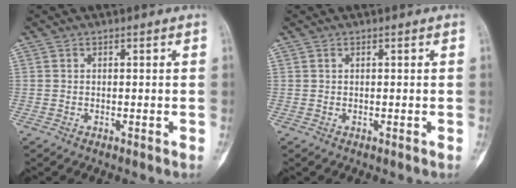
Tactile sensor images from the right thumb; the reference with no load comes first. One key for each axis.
{"total": 0.0}